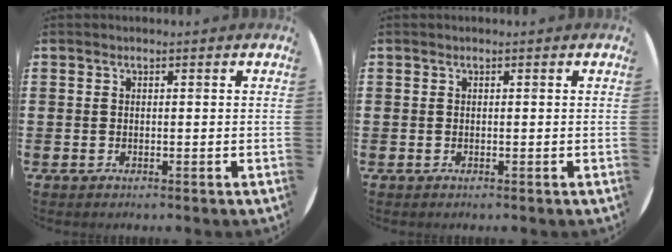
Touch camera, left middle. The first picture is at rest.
{"total": 0.0}